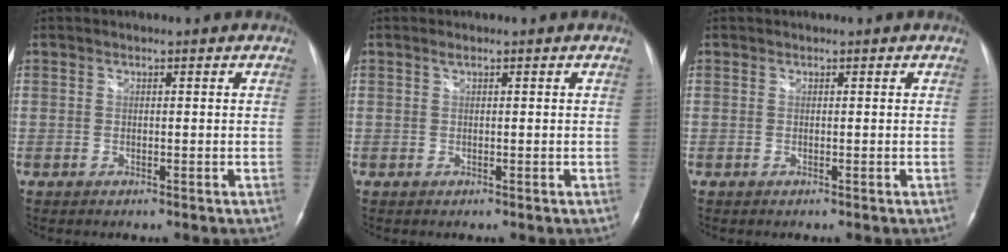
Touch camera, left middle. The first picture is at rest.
{"total": 0.0}
{"total": 0.0}